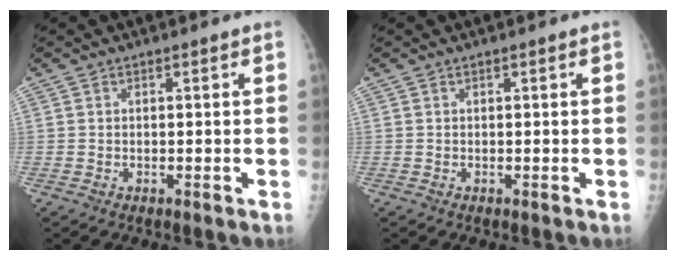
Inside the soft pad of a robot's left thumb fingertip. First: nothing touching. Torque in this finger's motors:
{"motor_torque": [-0.01, 0.02, -0.03, -0.03, 0.00]}